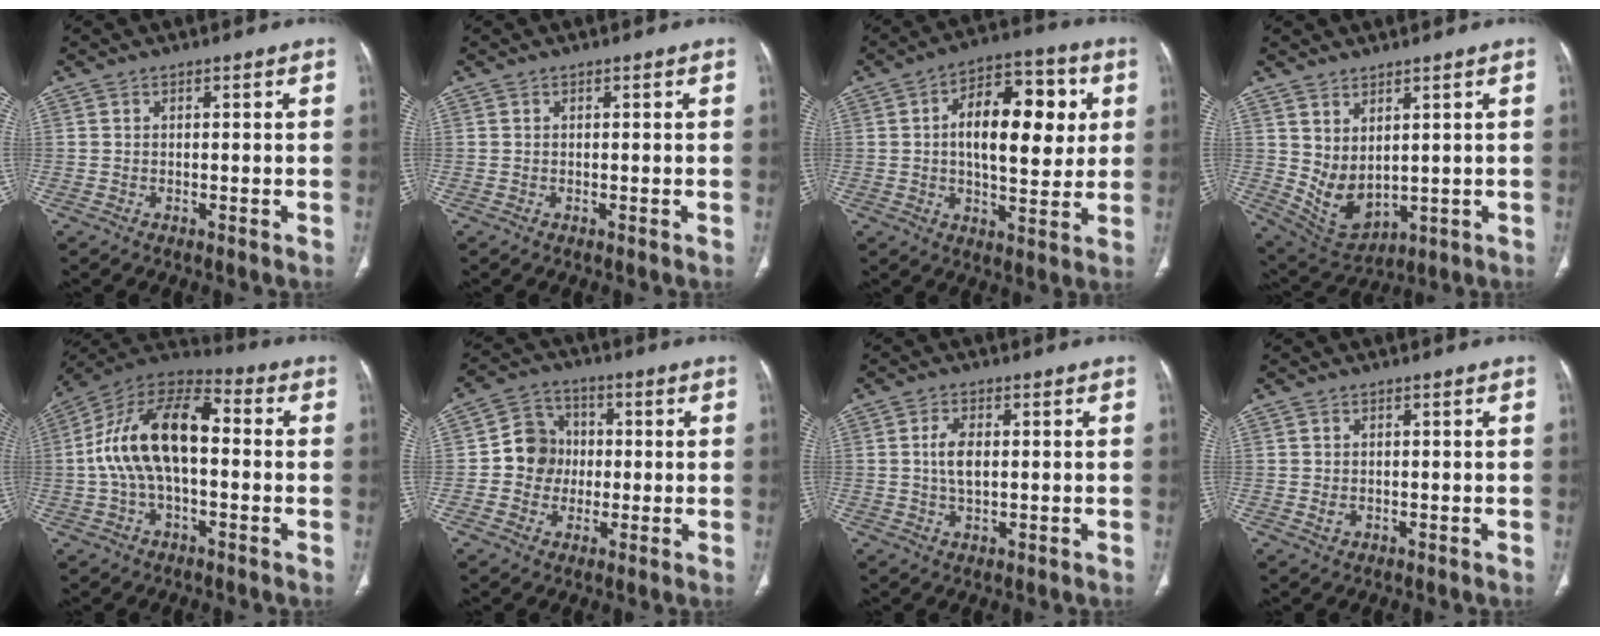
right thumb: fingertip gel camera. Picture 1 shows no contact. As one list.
[{"total": 0.0}, {"total": 17.0, "force": [2.9, 8.5, 14.4], "torque": [-0.180, 0.012, 0.039]}, {"total": 7.6, "force": [2.0, 4.5, 5.8], "torque": [-0.095, -0.024, 0.067]}, {"total": 17.5, "force": [0.2, 9.1, 14.9], "torque": [-0.271, 0.045, -0.006]}, {"total": 8.3, "force": [-0.3, 7.8, 3.0], "torque": [-0.011, 0.018, -0.015]}, {"total": 4.4, "force": [0.3, 2.2, 3.8], "torque": [-0.075, -0.001, 0.007]}, {"total": 1.1, "force": [-0.1, 0.9, 0.6], "torque": [-0.013, 0.000, 0.002]}]